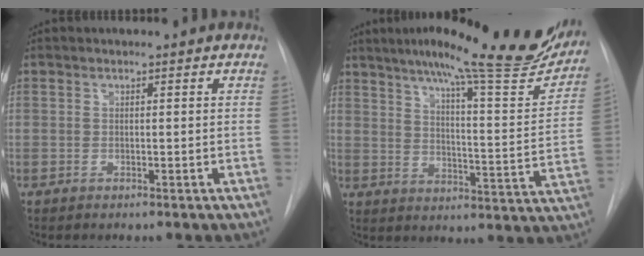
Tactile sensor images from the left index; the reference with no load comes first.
{"total": 24.5, "force": [20.1, 2.4, 13.8], "torque": [-0.202, -0.049, 0.257]}